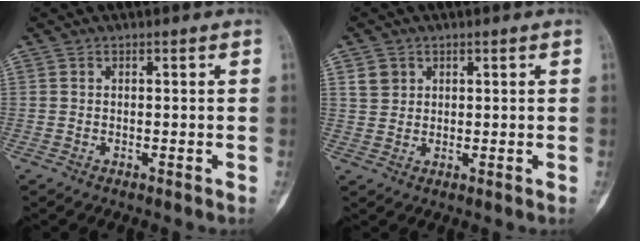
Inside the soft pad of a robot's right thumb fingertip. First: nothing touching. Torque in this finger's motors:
{"motor_torque": [-0.12, -0.07, 0.03, 0.14, -0.01]}